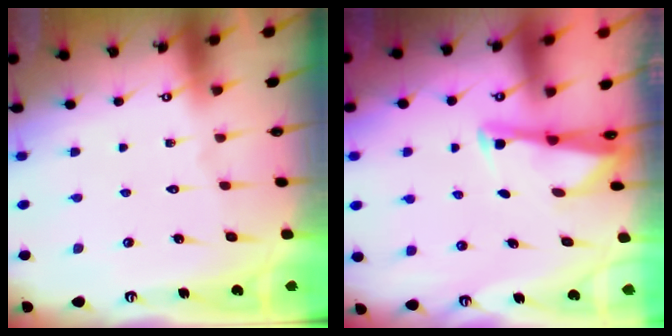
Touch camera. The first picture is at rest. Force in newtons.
{"total": 2.5, "press": 2.5, "slide": 0.1}